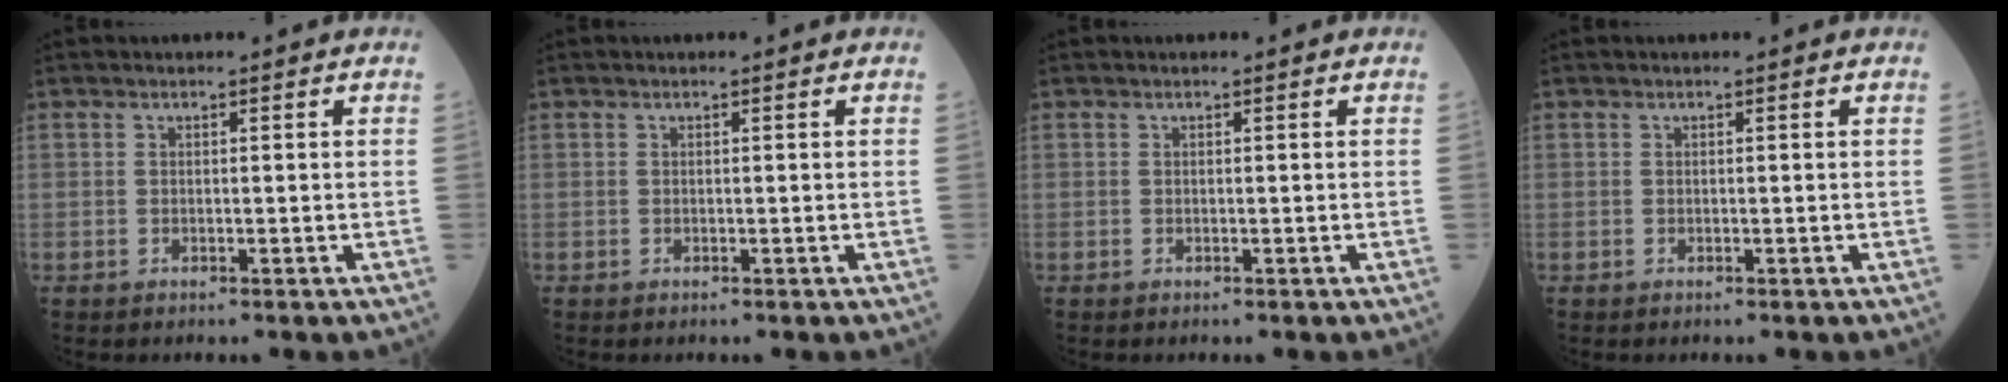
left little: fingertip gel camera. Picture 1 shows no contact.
{"total": 0.0}
{"total": 0.0}
{"total": 0.0}